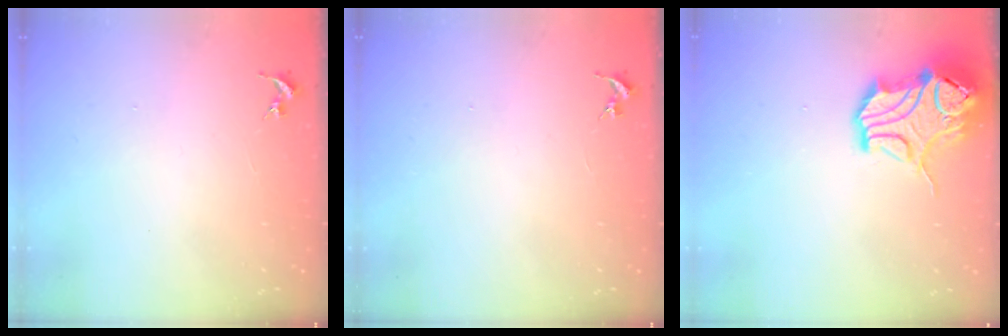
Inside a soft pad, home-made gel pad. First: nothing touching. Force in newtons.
{"total": 0.0}
{"total": 15.7, "press": 15.6, "slide": 2.3}